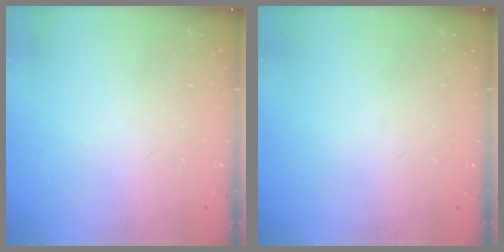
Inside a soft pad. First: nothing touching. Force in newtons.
{"total": 0.0}